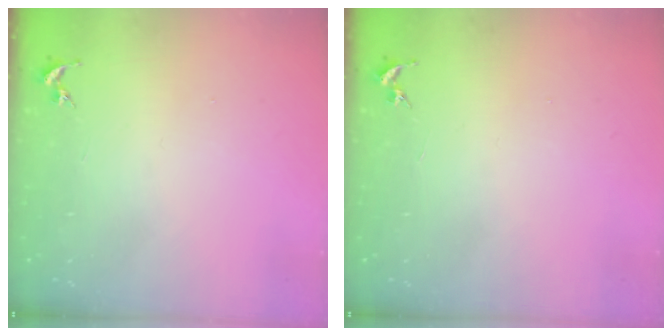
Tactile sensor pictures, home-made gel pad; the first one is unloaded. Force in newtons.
{"total": 0.0}